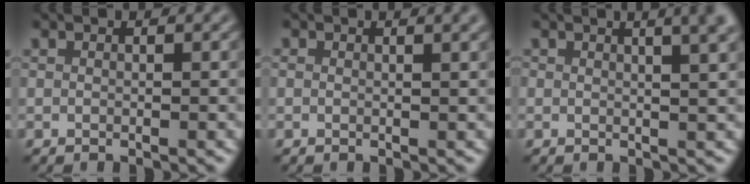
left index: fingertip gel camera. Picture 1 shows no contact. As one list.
[{"total": 2.2, "force": [1.2, 0.9, 1.5], "torque": [-0.010, 0.002, 0.010]}, {"total": 6.0, "force": [3.1, 2.8, 4.3], "torque": [-0.015, 0.042, 0.006]}]